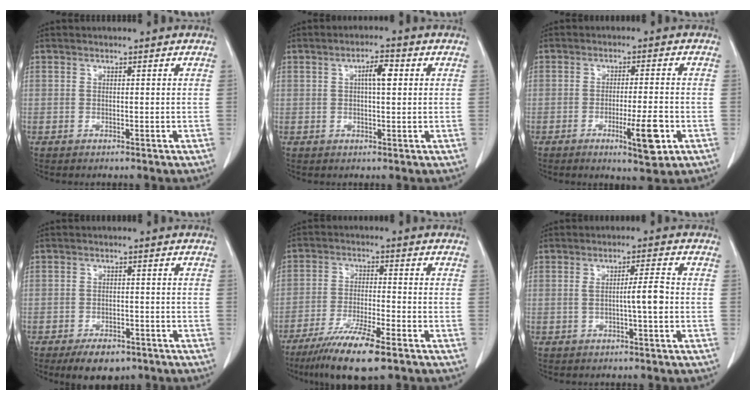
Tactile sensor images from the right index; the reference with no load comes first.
{"total": 3.7, "force": [0.9, 0.9, 3.5], "torque": [-0.062, 0.008, 0.013]}
{"total": 6.8, "force": [-2.7, 0.8, 6.2], "torque": [-0.096, -0.009, -0.035]}
{"total": 5.7, "force": [-3.9, 2.8, 2.9], "torque": [-0.045, -0.001, -0.056]}
{"total": 10.4, "force": [-7.0, 0.9, 7.6], "torque": [-0.141, -0.028, -0.120]}
{"total": 3.8, "force": [-0.6, -0.2, 3.8], "torque": [-0.063, 0.002, -0.009]}